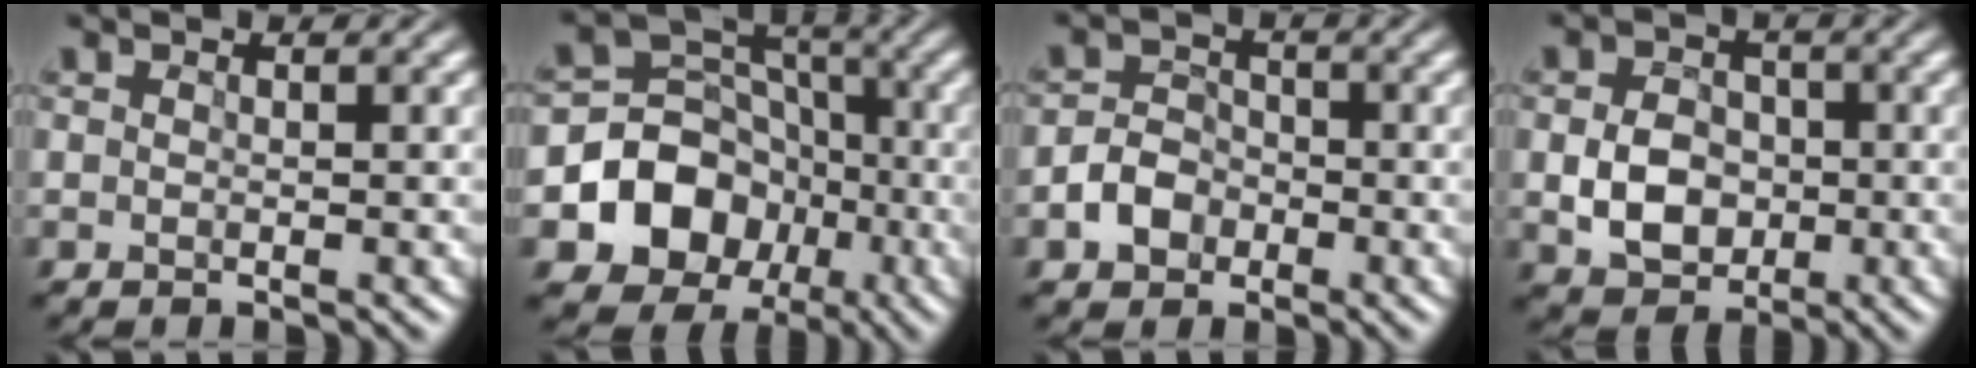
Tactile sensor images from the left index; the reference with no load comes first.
{"total": 8.7, "force": [-2.8, 7.1, 4.1], "torque": [-0.073, 0.000, -0.049]}
{"total": 2.8, "force": [-1.5, 2.1, 1.3], "torque": [-0.019, 0.007, -0.022]}
{"total": 4.3, "force": [-0.9, 3.3, 2.6], "torque": [-0.053, 0.003, -0.009]}